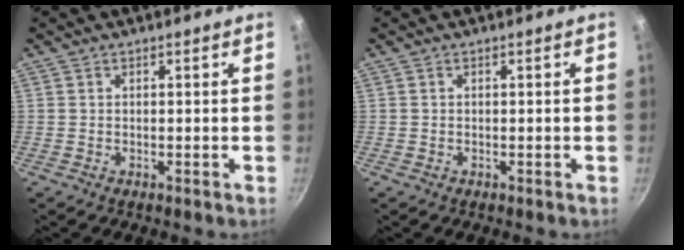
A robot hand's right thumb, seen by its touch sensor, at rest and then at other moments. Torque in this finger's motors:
{"motor_torque": [1.23, 1.85, 0.05, -0.05, -0.02]}